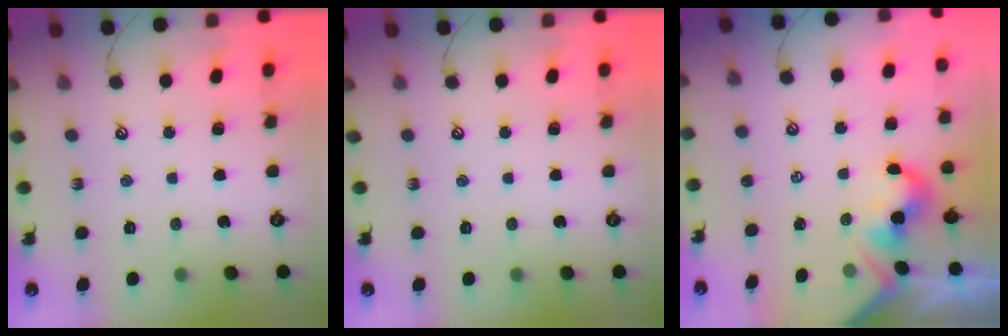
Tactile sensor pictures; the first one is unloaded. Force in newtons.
{"total": 0.0}
{"total": 2.1, "press": 2.1, "slide": 0.4}